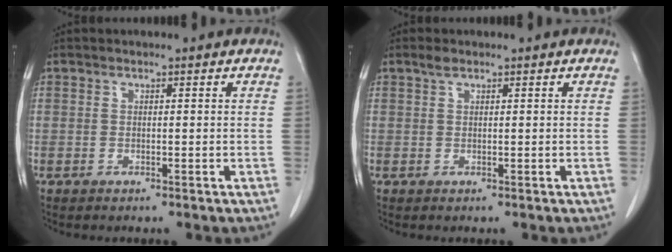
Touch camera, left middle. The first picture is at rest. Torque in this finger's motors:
{"motor_torque": [0.30, -0.09, -0.09, 0.01]}